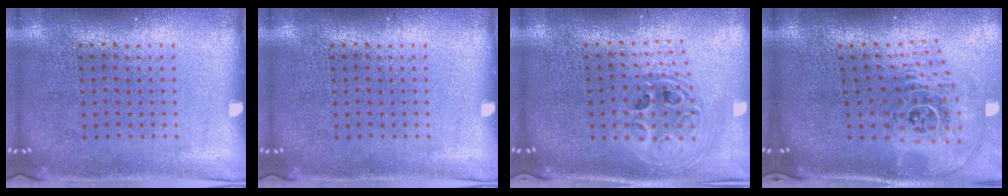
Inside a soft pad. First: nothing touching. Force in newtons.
{"total": 0.0}
{"total": 2.3, "press": 1.8, "slide": 1.4}
{"total": 2.6, "press": 1.8, "slide": 1.9}